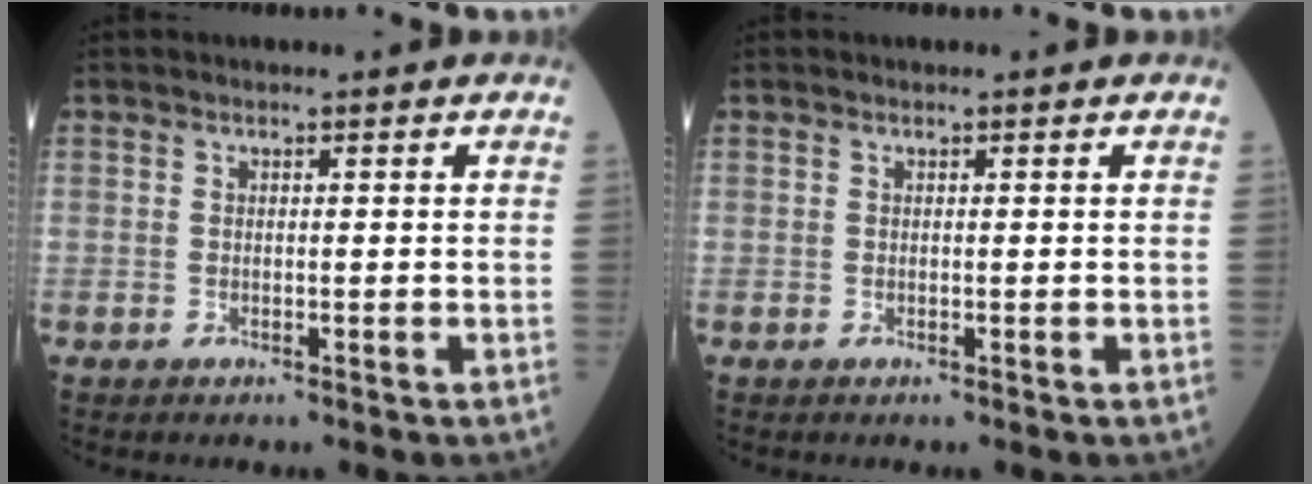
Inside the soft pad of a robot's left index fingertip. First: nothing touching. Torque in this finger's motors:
{"motor_torque": [-0.09, 0.17, -0.02, -0.01]}